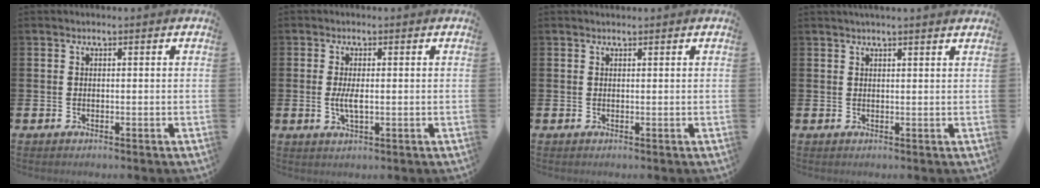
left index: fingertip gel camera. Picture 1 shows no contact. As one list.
[{"total": 2.7, "force": [0.0, 0.9, 2.5], "torque": [-0.044, 0.000, -0.001]}, {"total": 0.6, "force": [0.6, 0.1, 0.1], "torque": [0.011, -0.004, 0.008]}, {"total": 1.6, "force": [1.5, -0.2, 0.5], "torque": [-0.005, -0.003, 0.027]}]